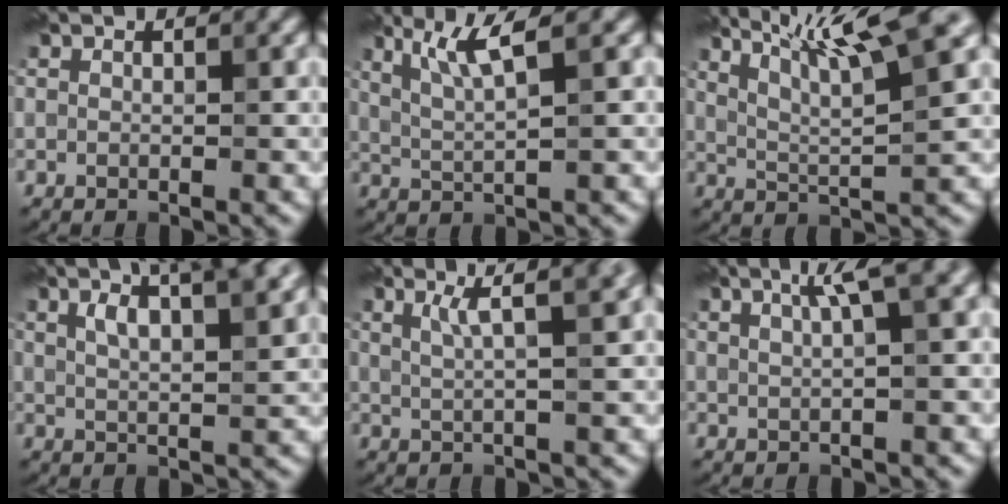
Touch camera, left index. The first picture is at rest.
{"total": 3.1, "force": [1.1, 0.0, 2.9], "torque": [-0.067, 0.003, 0.039]}
{"total": 9.0, "force": [5.6, 1.2, 7.0], "torque": [-0.121, 0.024, 0.097]}
{"total": 8.7, "force": [5.1, 2.7, 6.6], "torque": [-0.084, 0.041, 0.060]}
{"total": 3.4, "force": [1.6, 0.4, 3.0], "torque": [-0.045, 0.013, 0.029]}
{"total": 3.0, "force": [1.4, 0.2, 2.7], "torque": [-0.037, 0.015, 0.034]}